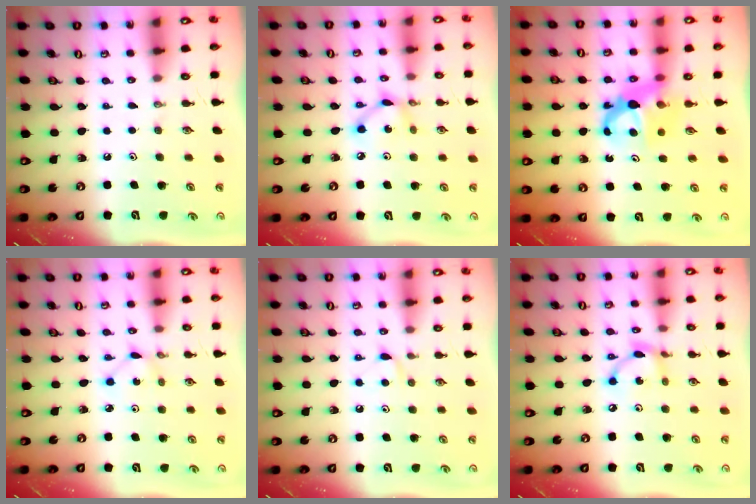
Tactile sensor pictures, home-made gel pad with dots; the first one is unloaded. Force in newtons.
{"total": 6.2, "press": 6.2, "slide": 0.2}
{"total": 7.3, "press": 7.3, "slide": 0.6}
{"total": 1.3, "press": 1.3, "slide": 0.1}
{"total": 5.0, "press": 5.0, "slide": 0.7}
{"total": 7.1, "press": 7.1, "slide": 0.1}